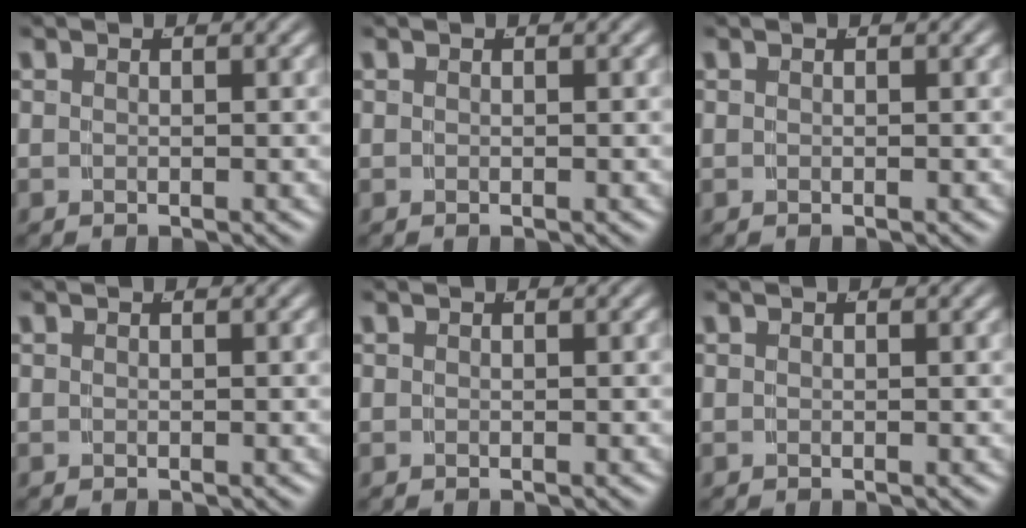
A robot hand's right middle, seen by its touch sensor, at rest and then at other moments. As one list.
[{"total": 0.0}, {"total": 0.0}, {"total": 0.0}, {"total": 0.0}, {"total": 0.0}]